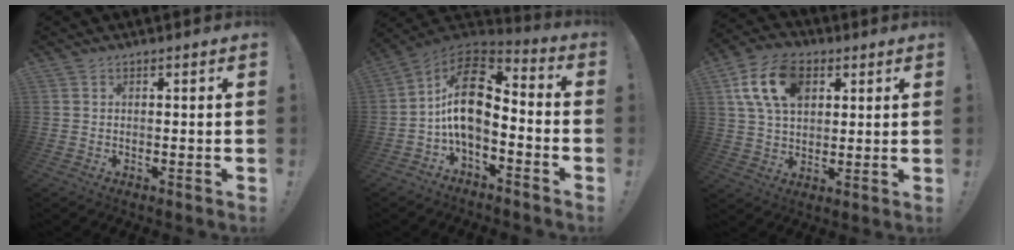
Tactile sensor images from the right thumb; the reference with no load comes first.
{"total": 16.0, "force": [0.1, 9.5, 12.9], "torque": [-0.225, 0.003, 0.005]}
{"total": 15.5, "force": [5.9, 10.2, 10.0], "torque": [-0.174, -0.009, 0.112]}